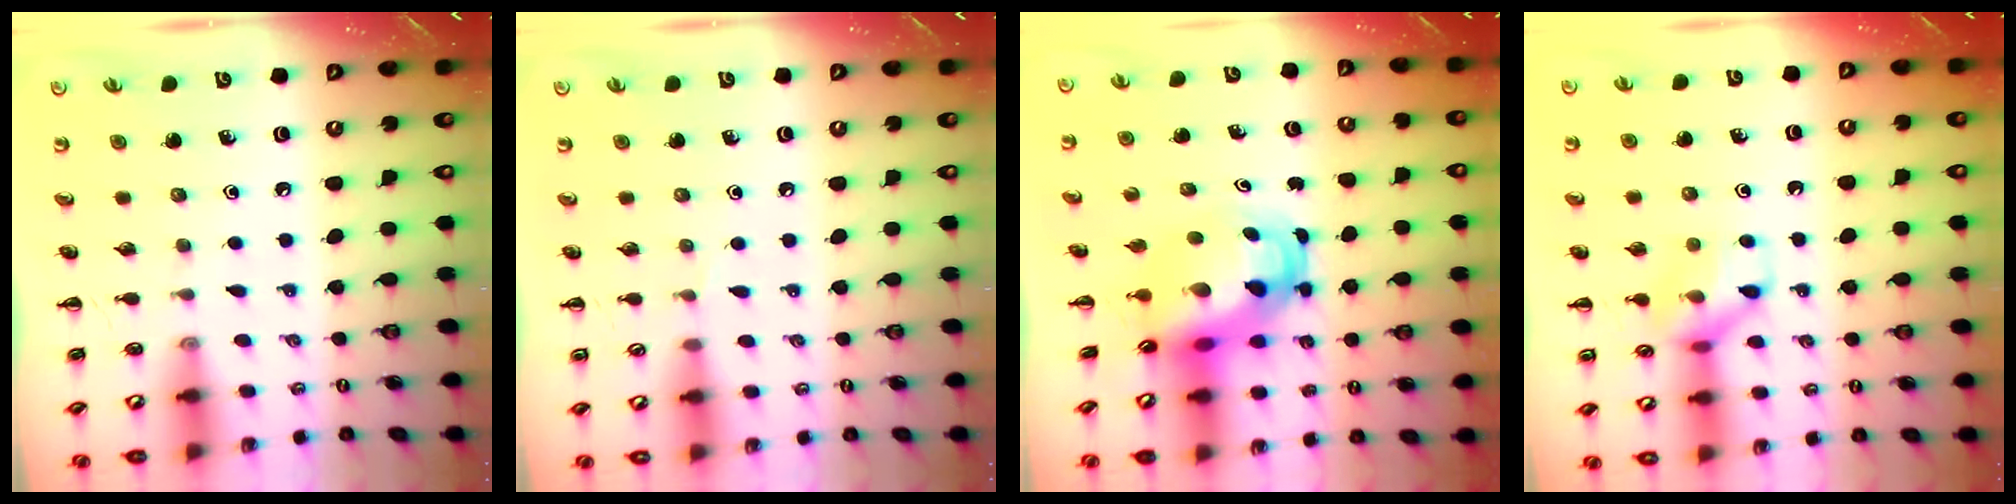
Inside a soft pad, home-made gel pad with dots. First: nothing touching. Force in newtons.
{"total": 3.0, "press": 2.8, "slide": 1.0}
{"total": 5.5, "press": 5.3, "slide": 1.5}
{"total": 9.5, "press": 9.5, "slide": 0.2}